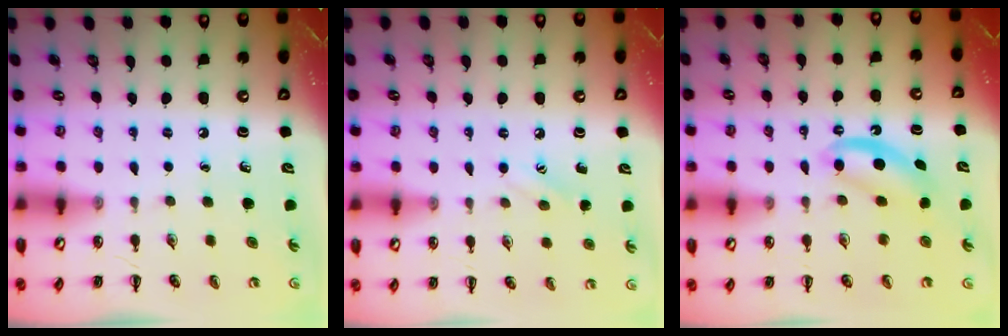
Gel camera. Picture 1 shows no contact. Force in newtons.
{"total": 6.5, "press": 6.3, "slide": 1.7}
{"total": 5.4, "press": 5.4, "slide": 0.9}